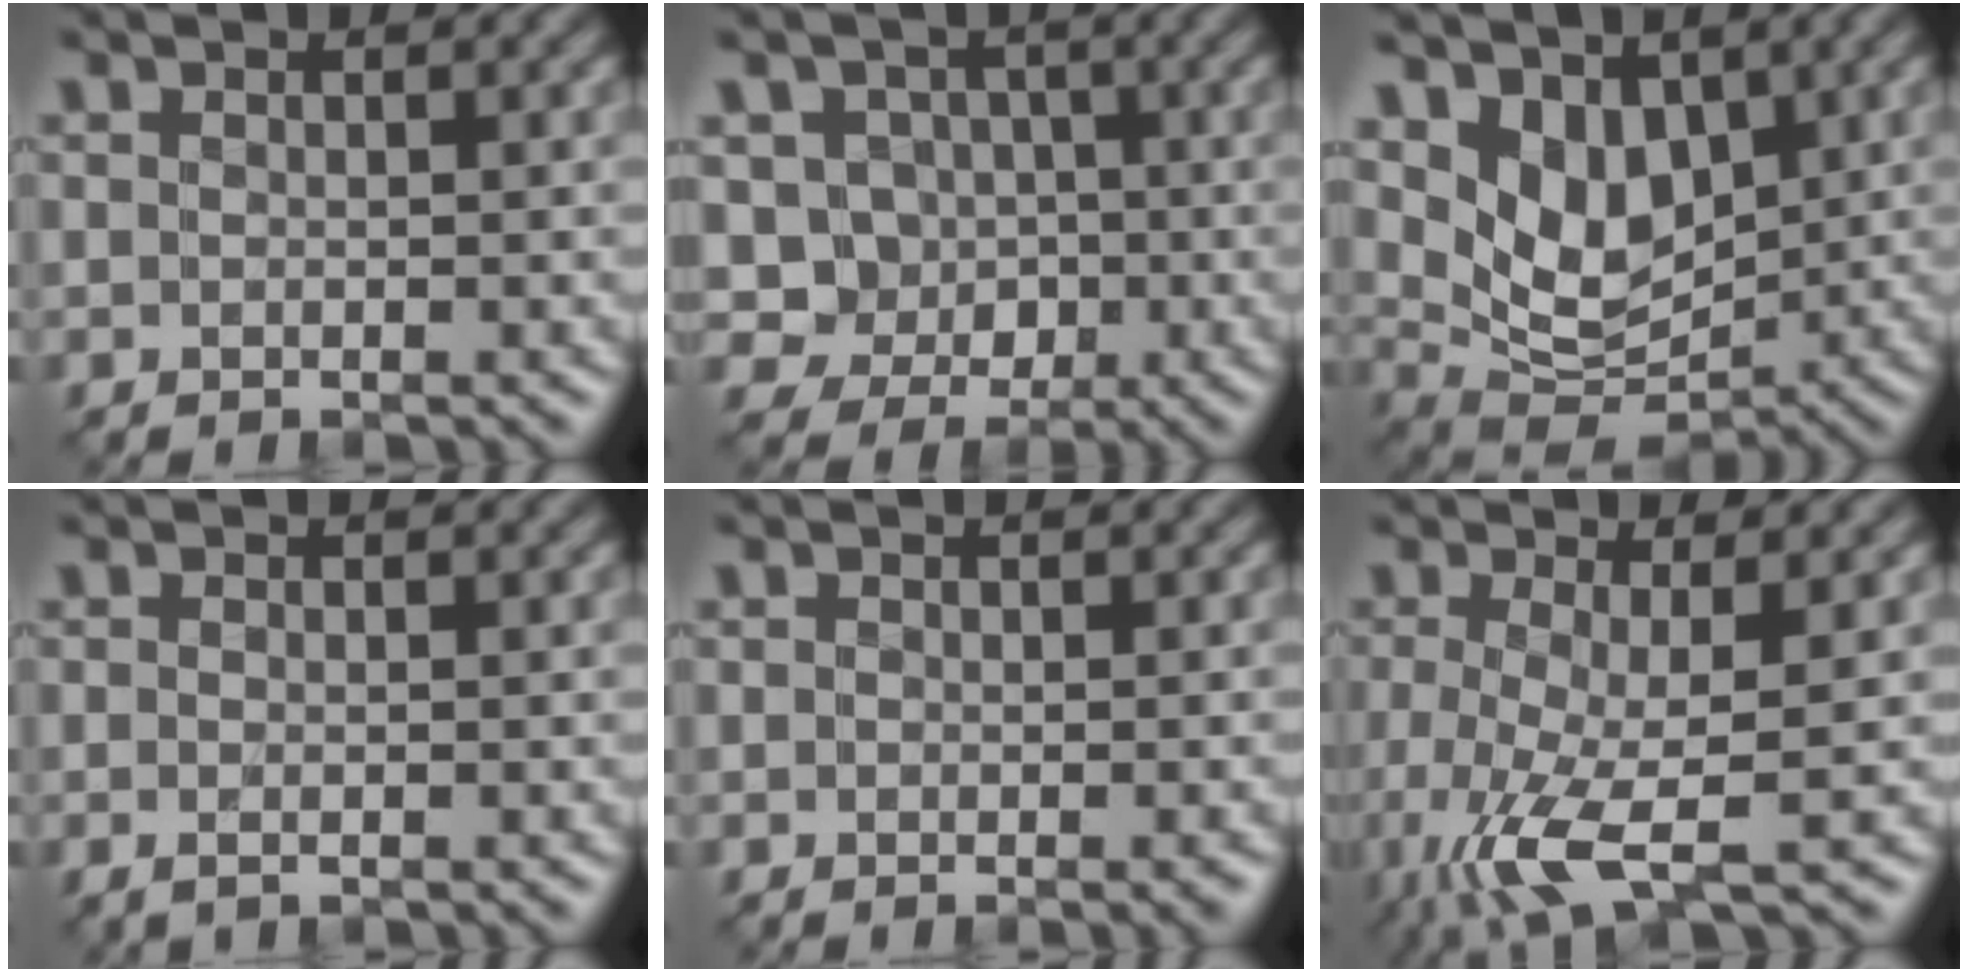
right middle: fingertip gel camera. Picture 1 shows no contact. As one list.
[{"total": 4.7, "force": [0.1, 4.4, 1.7], "torque": [-0.016, -0.003, -0.019]}, {"total": 5.5, "force": [2.3, 3.7, 3.3], "torque": [-0.072, -0.020, 0.043]}, {"total": 1.1, "force": [-0.6, 0.3, 0.9], "torque": [-0.023, -0.006, -0.011]}, {"total": 0.8, "force": [-0.6, 0.2, 0.5], "torque": [-0.006, -0.004, -0.006]}, {"total": 6.1, "force": [-2.4, 1.4, 5.4], "torque": [-0.124, -0.018, -0.050]}]